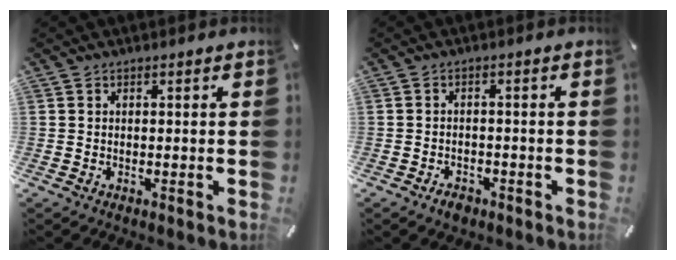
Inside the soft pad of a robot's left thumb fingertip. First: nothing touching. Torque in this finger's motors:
{"motor_torque": [-0.09, 0.23, 0.01, 0.02, 0.00]}